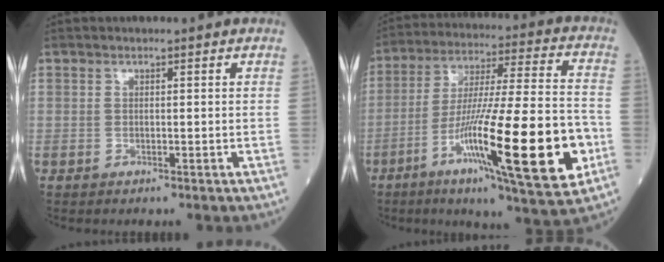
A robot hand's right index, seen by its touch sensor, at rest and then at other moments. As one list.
[{"total": 24.9, "force": [-8.3, 1.8, 23.5], "torque": [-0.371, -0.032, -0.134]}]